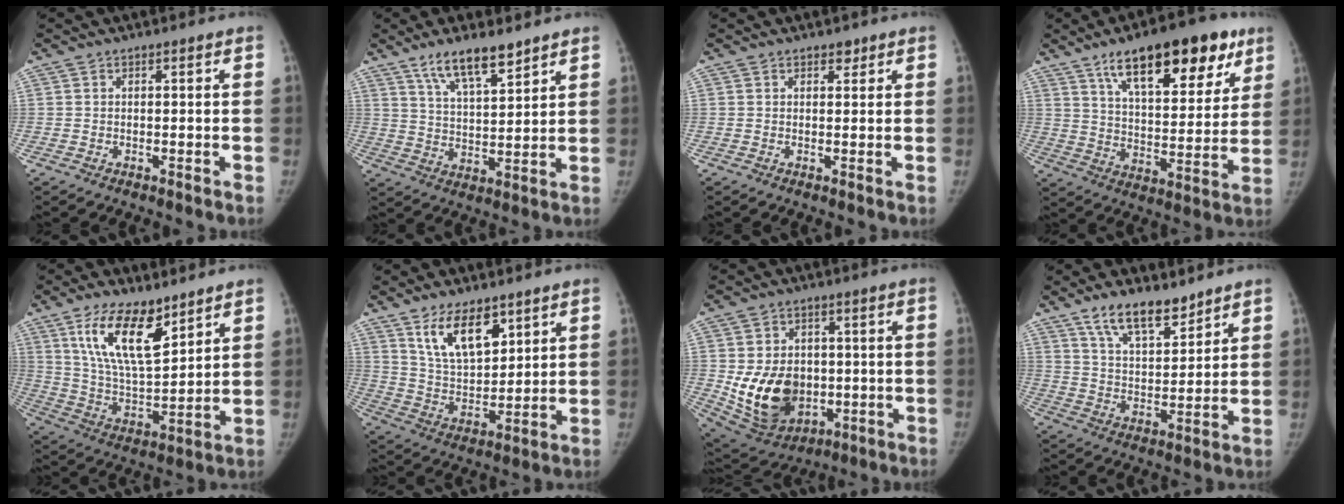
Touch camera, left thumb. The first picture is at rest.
{"total": 9.8, "force": [7.0, 2.7, 6.3], "torque": [-0.091, -0.040, 0.132]}
{"total": 1.3, "force": [0.9, 0.8, 0.4], "torque": [0.009, -0.005, 0.010]}
{"total": 22.2, "force": [13.0, 9.0, 15.6], "torque": [-0.185, -0.034, 0.202]}
{"total": 15.1, "force": [8.7, 6.2, 10.6], "torque": [-0.164, -0.050, 0.171]}
{"total": 11.9, "force": [7.0, 5.8, 7.7], "torque": [-0.108, -0.045, 0.138]}
{"total": 15.7, "force": [-1.6, 11.9, 10.1], "torque": [-0.132, -0.005, 0.001]}
{"total": 10.6, "force": [7.8, 4.2, 5.8], "torque": [-0.073, -0.053, 0.145]}